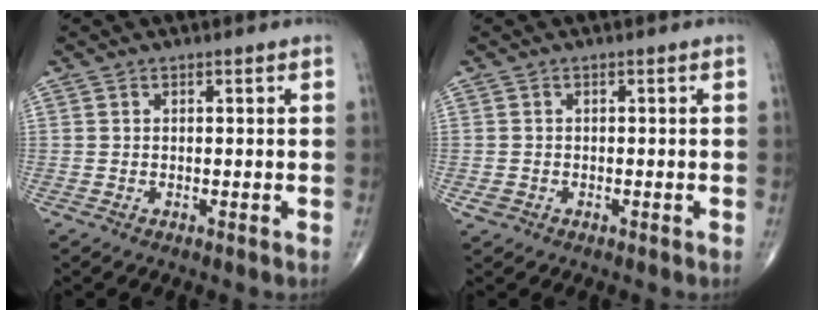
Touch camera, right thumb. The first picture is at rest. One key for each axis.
{"total": 1.3, "fx": -0.5, "fy": 1.1, "fz": 0.4, "tx": -0.006, "ty": 0.005, "tz": -0.007}